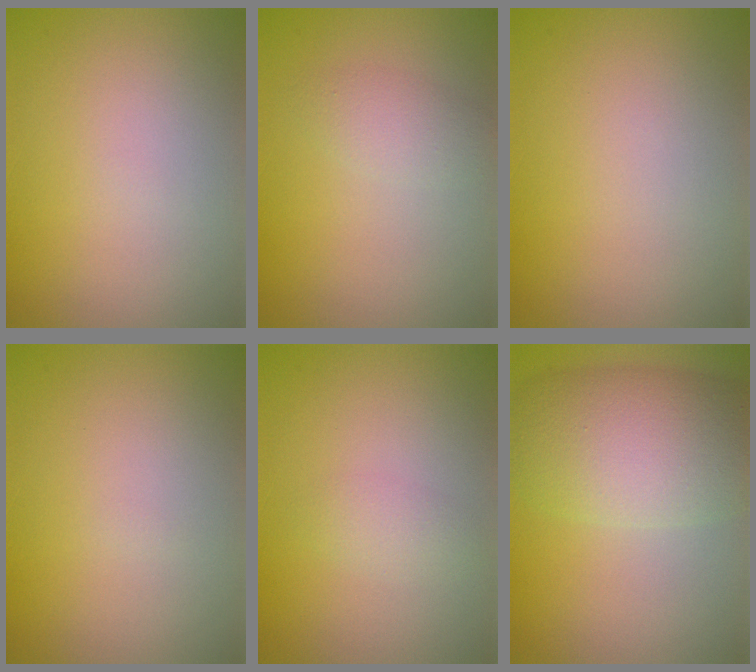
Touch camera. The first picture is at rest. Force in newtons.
{"total": 1.8, "press": 1.8, "slide": 0.1}
{"total": 0.0}
{"total": 0.0}
{"total": 1.4, "press": 1.4, "slide": 0.0}
{"total": 7.6, "press": 7.6, "slide": 0.6}